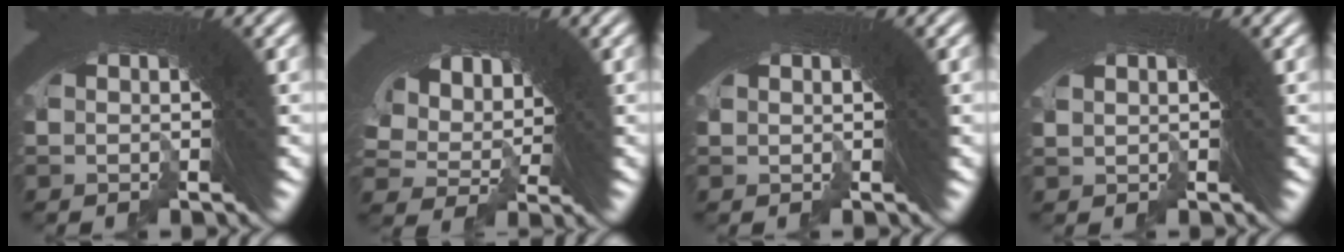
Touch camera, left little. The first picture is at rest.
{"total": 6.7, "force": [-2.0, 5.5, 3.2], "torque": [-0.110, -0.033, -0.019]}
{"total": 0.0}
{"total": 0.9, "force": [0.1, 0.9, 0.0], "torque": [-0.011, 0.001, 0.004]}